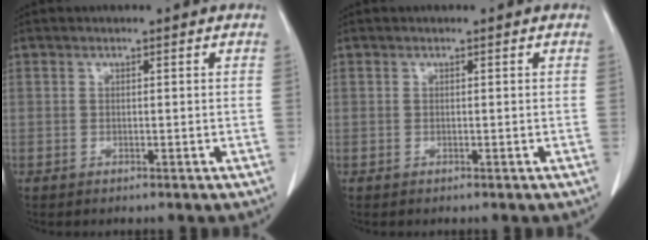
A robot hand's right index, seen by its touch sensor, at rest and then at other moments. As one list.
[{"total": 0.0}]